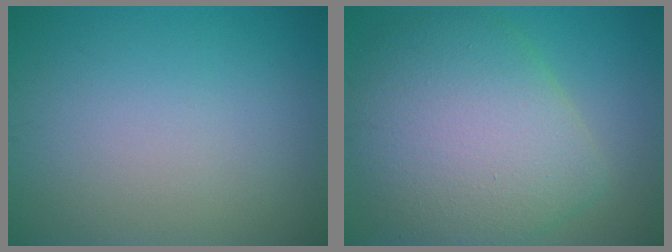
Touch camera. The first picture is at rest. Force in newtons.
{"total": 10.1, "press": 10.1, "slide": 0.5}